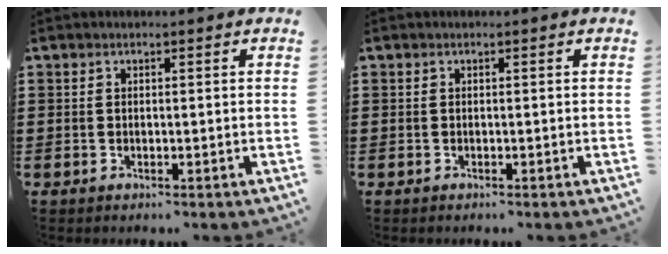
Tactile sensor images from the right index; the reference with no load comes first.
{"total": 0.0}